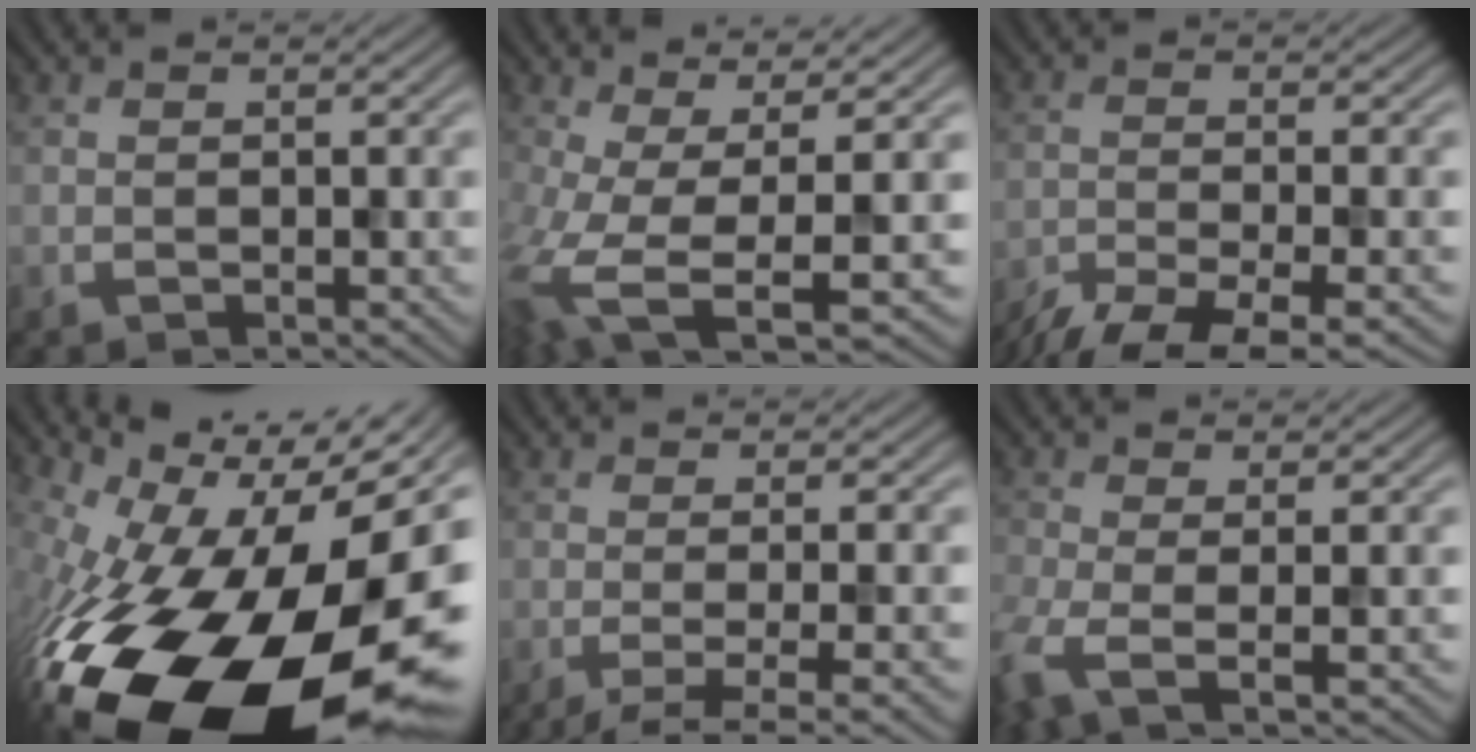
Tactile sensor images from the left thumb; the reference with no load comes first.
{"total": 8.1, "force": [-2.5, 3.0, 7.1], "torque": [-0.160, -0.035, -0.036]}
{"total": 8.1, "force": [-6.8, 1.4, 4.3], "torque": [-0.061, -0.017, -0.111]}
{"total": 20.3, "force": [-7.7, 10.3, 15.7], "torque": [-0.281, -0.056, -0.111]}
{"total": 5.5, "force": [-2.0, 1.4, 4.9], "torque": [-0.068, -0.009, -0.033]}
{"total": 4.9, "force": [-1.8, 1.6, 4.3], "torque": [-0.100, -0.017, -0.034]}